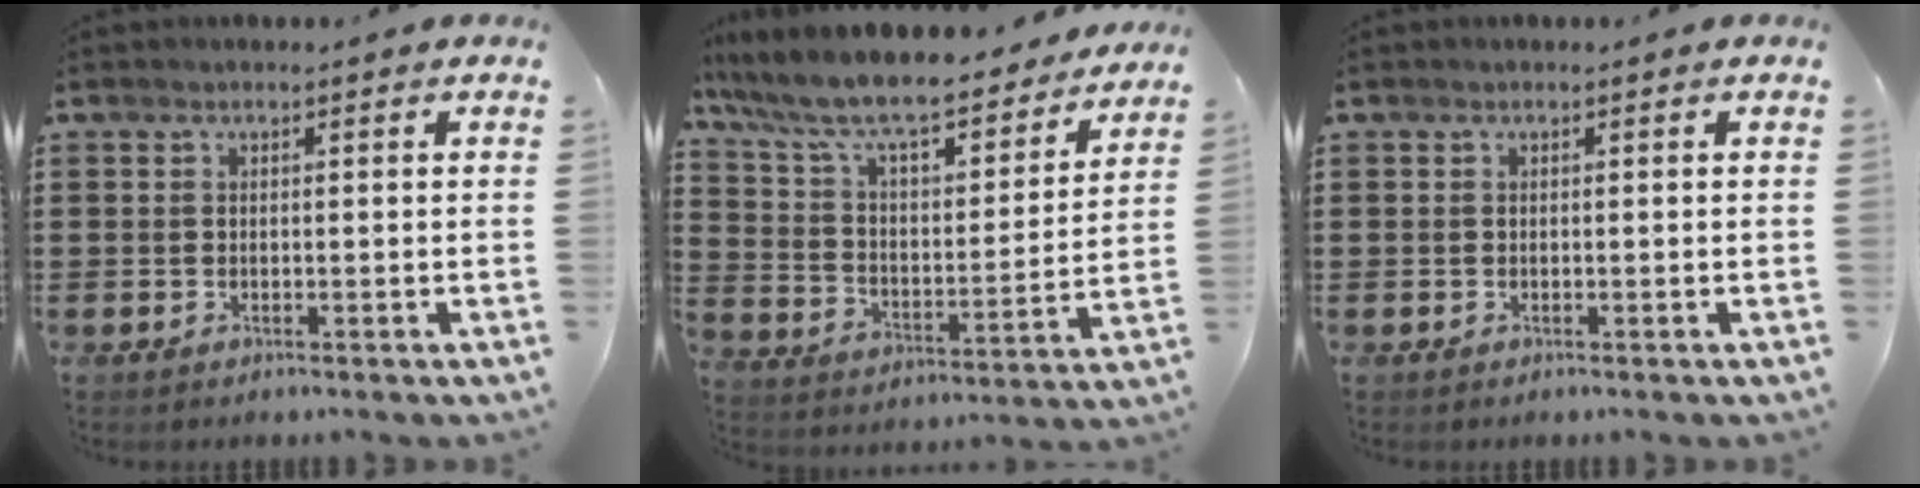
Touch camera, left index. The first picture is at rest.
{"total": 9.1, "force": [8.3, 0.8, 3.9], "torque": [-0.113, -0.064, 0.136]}
{"total": 0.0}